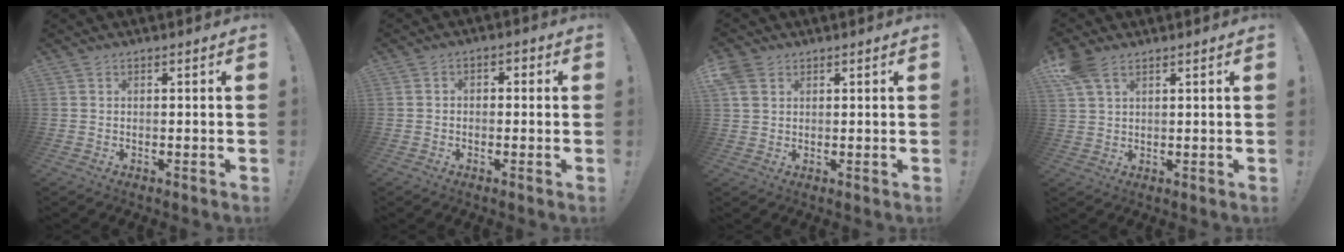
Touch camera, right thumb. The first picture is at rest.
{"total": 2.6, "force": [-1.6, 1.7, 1.2], "torque": [-0.014, 0.011, -0.033]}
{"total": 4.7, "force": [2.5, 3.5, 2.1], "torque": [-0.039, 0.000, 0.051]}
{"total": 7.5, "force": [4.0, 4.7, 4.3], "torque": [-0.088, -0.006, 0.081]}